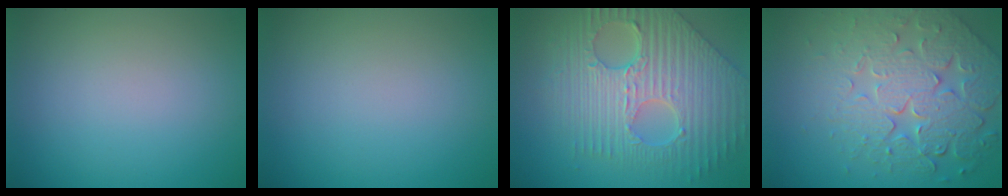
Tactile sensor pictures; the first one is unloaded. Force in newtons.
{"total": 0.0}
{"total": 10.1, "press": 7.1, "slide": 7.2}
{"total": 8.0, "press": 5.8, "slide": 5.4}